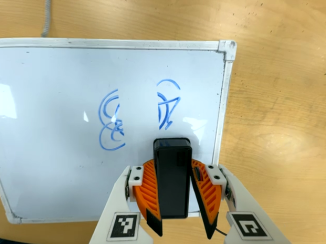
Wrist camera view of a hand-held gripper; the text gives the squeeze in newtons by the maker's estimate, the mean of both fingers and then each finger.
{"total": 7.9, "left": 7.6, "right": 8.3}